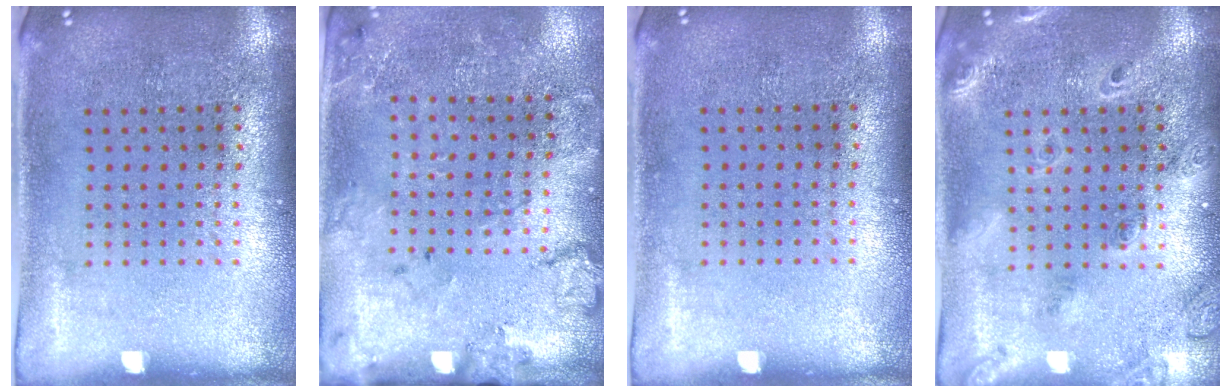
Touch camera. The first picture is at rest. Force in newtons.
{"total": 1.8, "press": 1.6, "slide": 0.8}
{"total": 0.0}
{"total": 2.0, "press": 1.7, "slide": 0.9}